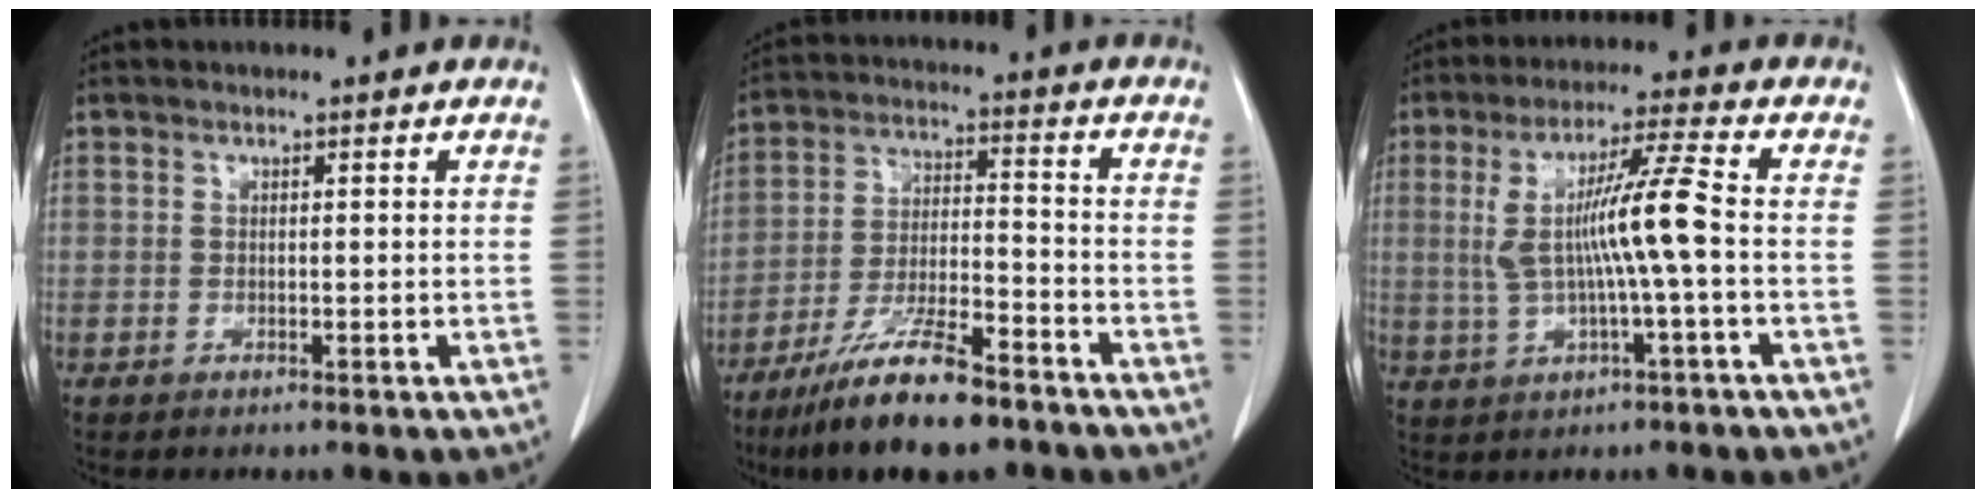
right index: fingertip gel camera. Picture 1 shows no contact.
{"total": 13.6, "force": [-10.0, 2.5, 8.9], "torque": [-0.170, -0.020, -0.177]}
{"total": 9.4, "force": [-0.1, -0.4, 9.4], "torque": [-0.183, 0.011, 0.001]}